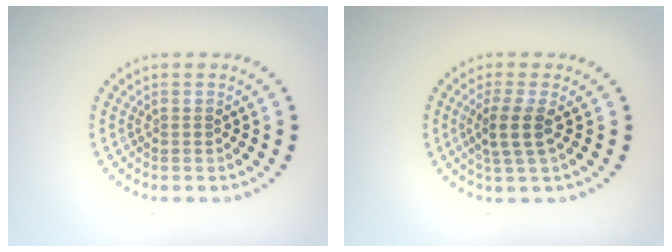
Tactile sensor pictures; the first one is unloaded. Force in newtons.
{"total": 2.6, "press": 2.1, "slide": 1.4}